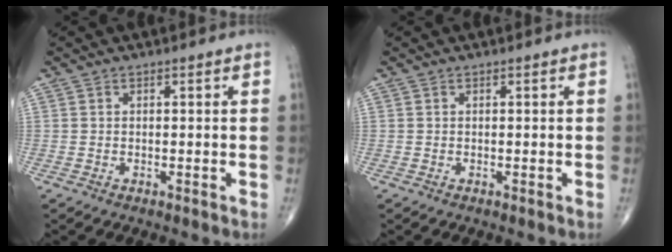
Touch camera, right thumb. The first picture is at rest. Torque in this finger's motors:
{"motor_torque": [0.00, 0.00, 0.02, 0.04, 0.00]}